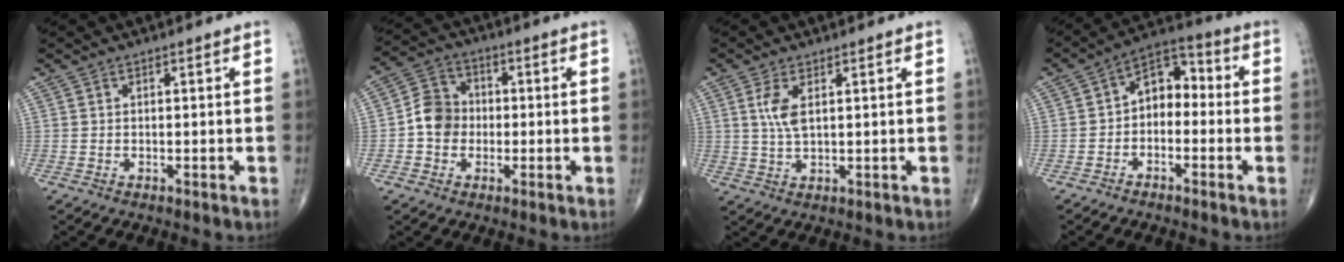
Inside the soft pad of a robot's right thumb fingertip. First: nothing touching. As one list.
[{"total": 7.4, "force": [-0.9, 6.4, 3.4], "torque": [-0.040, 0.023, -0.030]}, {"total": 4.4, "force": [1.4, 1.7, 3.8], "torque": [-0.085, -0.003, 0.033]}, {"total": 7.9, "force": [-1.0, 5.5, 5.7], "torque": [-0.059, 0.041, -0.037]}]